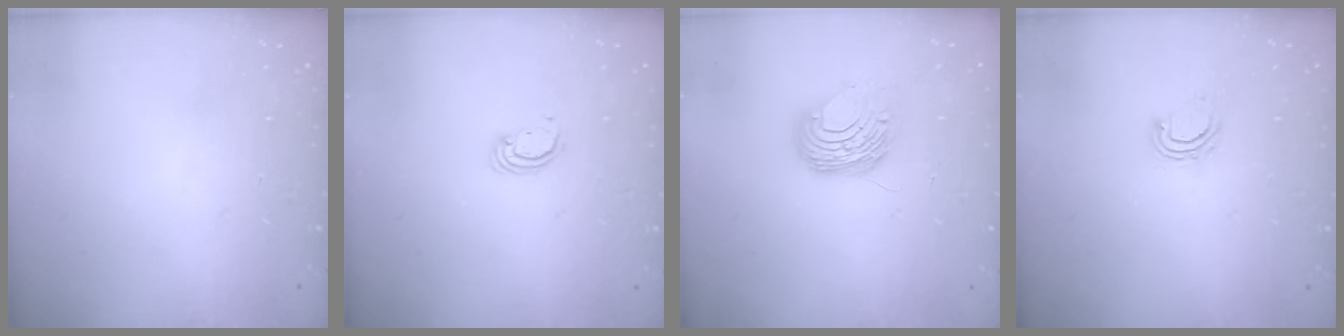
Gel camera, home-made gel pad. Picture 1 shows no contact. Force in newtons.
{"total": 2.6, "press": 2.6, "slide": 0.2}
{"total": 8.8, "press": 8.7, "slide": 0.5}
{"total": 4.5, "press": 4.5, "slide": 0.2}